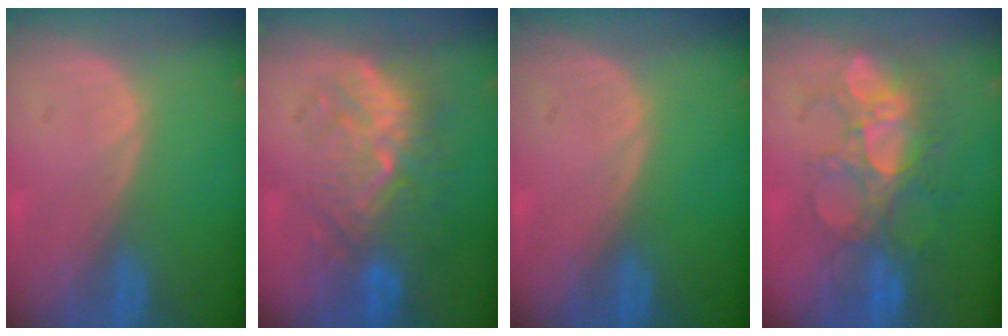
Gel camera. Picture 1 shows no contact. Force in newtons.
{"total": 9.4, "press": 9.0, "slide": 2.7}
{"total": 0.0}
{"total": 8.8, "press": 8.5, "slide": 2.3}